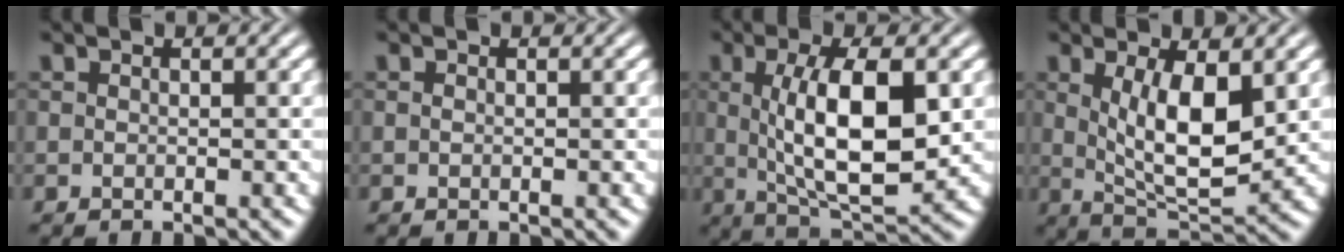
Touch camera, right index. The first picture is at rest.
{"total": 0.5, "force": [0.0, -0.5, 0.0], "torque": [0.001, -0.005, 0.004]}
{"total": 8.4, "force": [0.5, 2.6, 8.0], "torque": [-0.124, -0.015, 0.024]}
{"total": 6.8, "force": [1.2, 2.2, 6.3], "torque": [-0.098, -0.025, 0.035]}